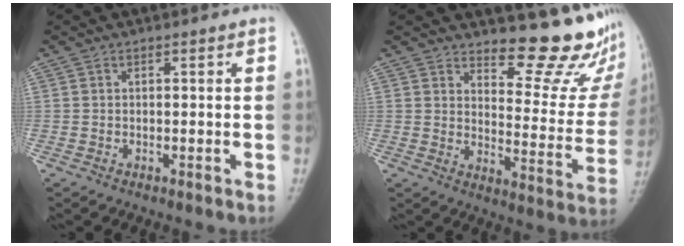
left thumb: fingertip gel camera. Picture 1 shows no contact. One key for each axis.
{"total": 14.6, "fx": 12.3, "fy": 4.3, "fz": 6.7, "tx": -0.041, "ty": -0.124, "tz": 0.155}